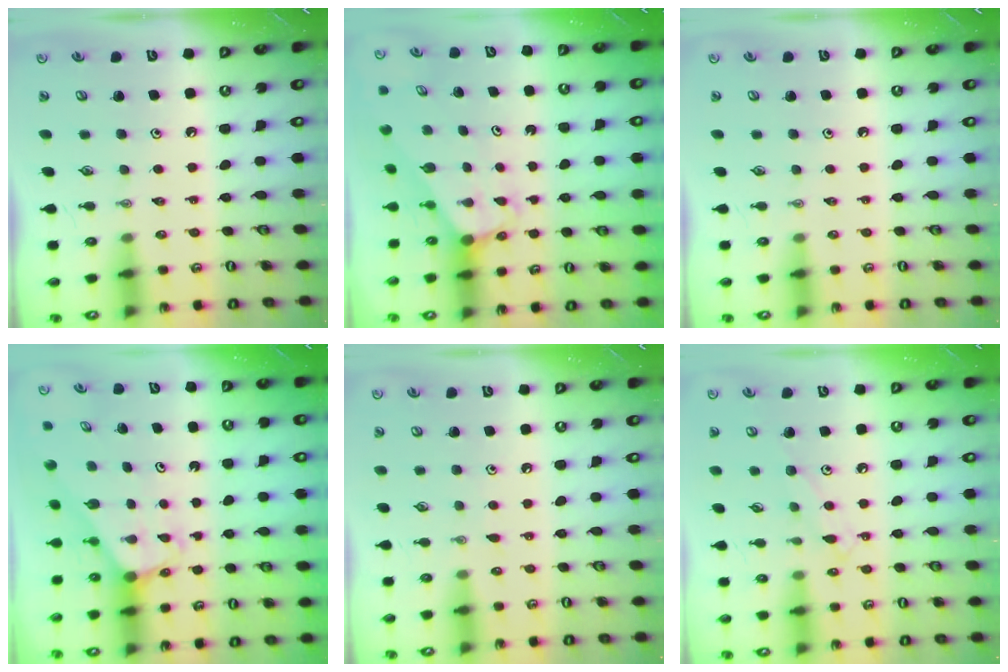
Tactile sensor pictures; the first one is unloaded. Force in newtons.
{"total": 2.9, "press": 2.9, "slide": 0.2}
{"total": 0.0}
{"total": 1.9, "press": 1.9, "slide": 0.1}
{"total": 4.3, "press": 4.3, "slide": 0.6}
{"total": 7.5, "press": 7.4, "slide": 0.6}